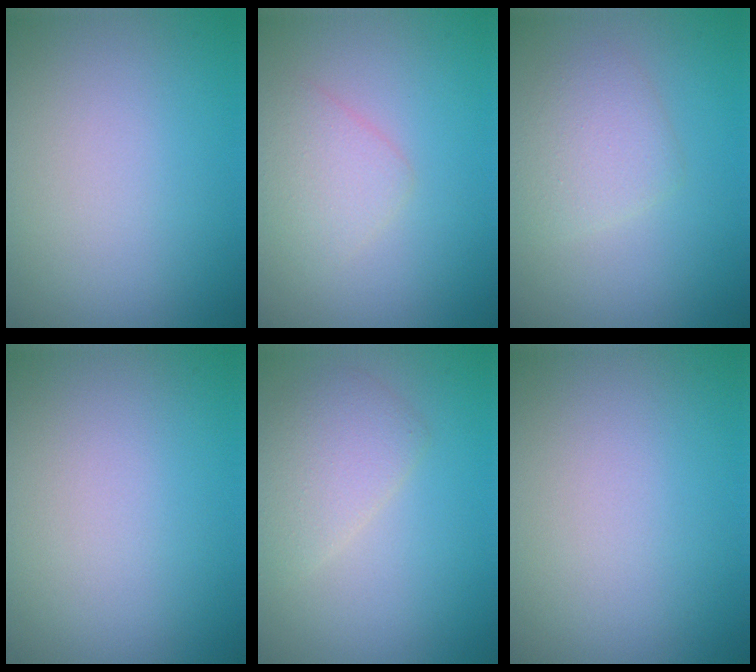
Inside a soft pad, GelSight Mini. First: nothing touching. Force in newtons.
{"total": 2.2, "press": 2.2, "slide": 0.1}
{"total": 2.7, "press": 2.7, "slide": 0.0}
{"total": 0.0}
{"total": 2.9, "press": 2.9, "slide": 0.1}
{"total": 0.0}